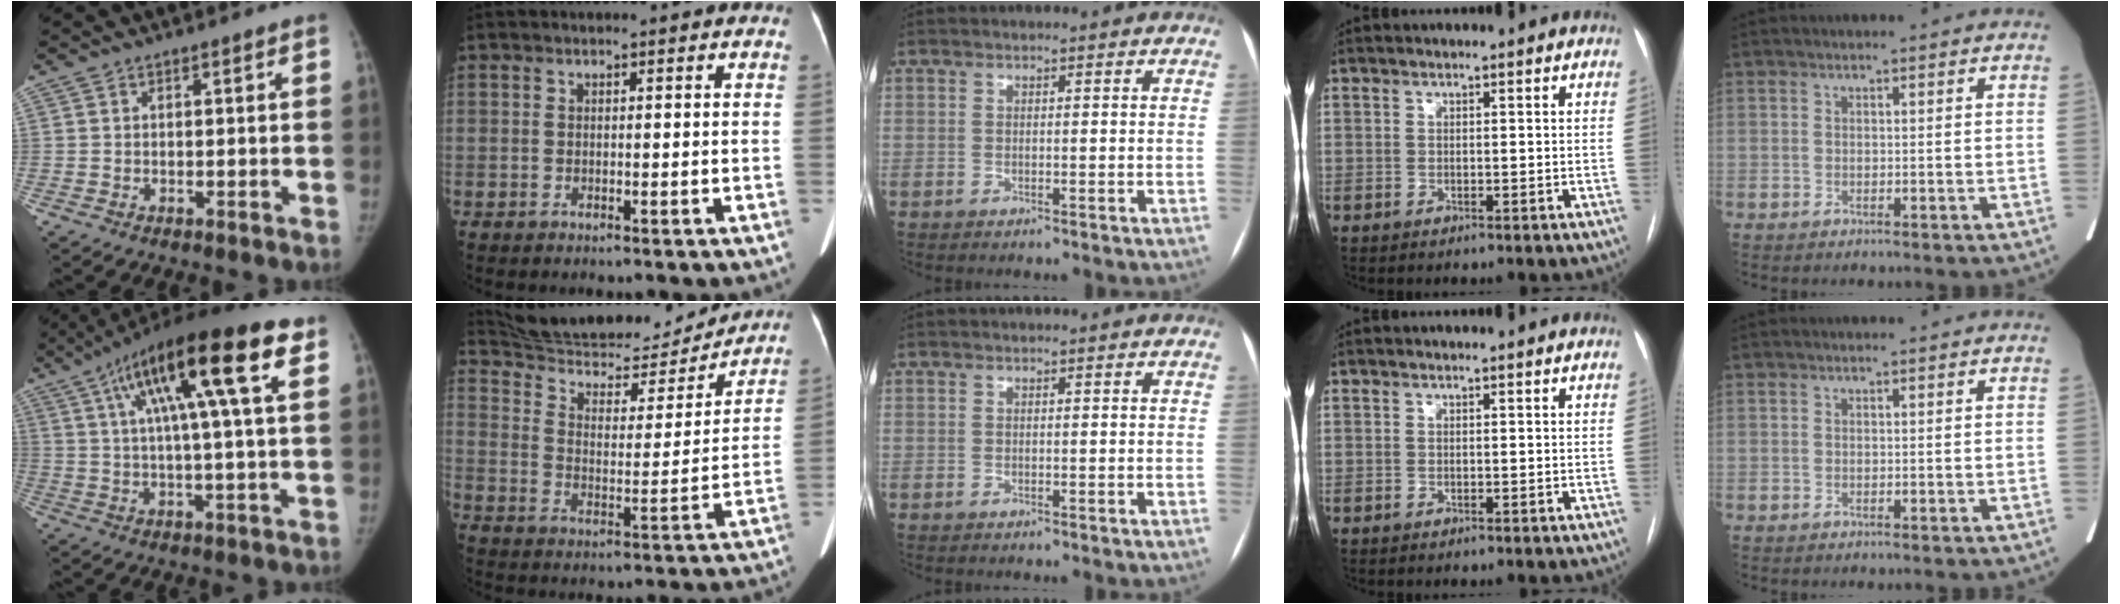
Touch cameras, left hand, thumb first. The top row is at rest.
{"thumb": {"total": 20.0, "force": [8.1, 3.4, 18.0], "torque": [-0.298, 0.018, 0.123]}, "index": {"total": 20.2, "force": [19.0, 3.9, 5.5], "torque": [-0.096, -0.011, 0.286]}}